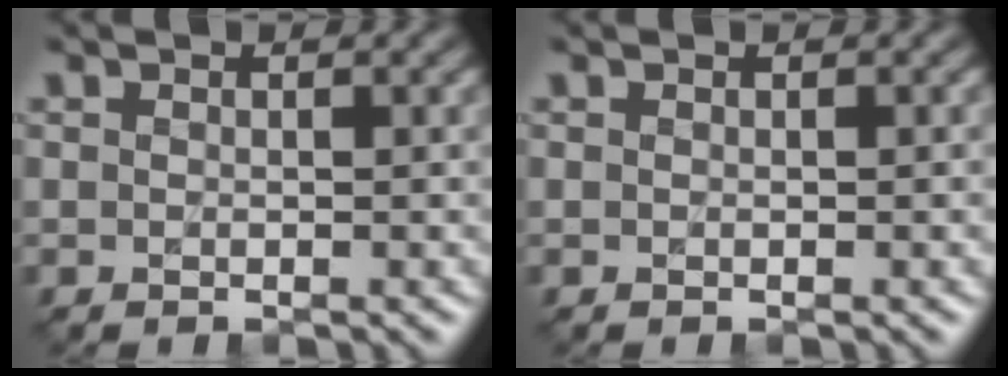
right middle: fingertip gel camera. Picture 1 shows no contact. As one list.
[{"total": 0.7, "force": [0.0, 0.3, 0.6], "torque": [-0.002, 0.001, 0.001]}]